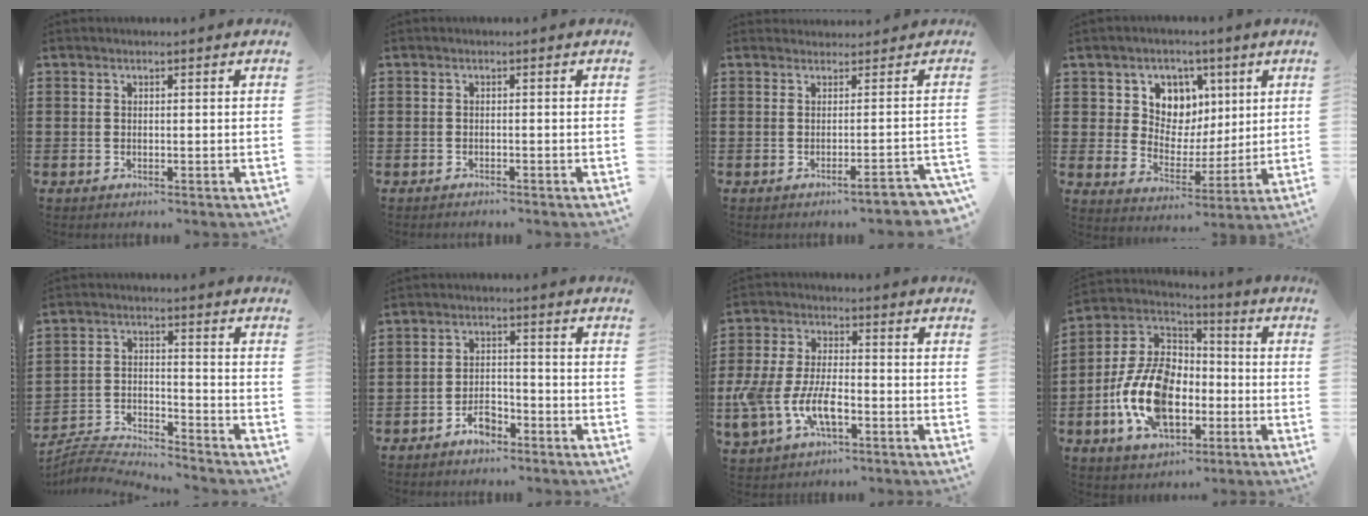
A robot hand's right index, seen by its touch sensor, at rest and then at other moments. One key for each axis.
{"total": 0.6, "fx": -0.6, "fy": 0.1, "fz": 0.0, "tx": -0.002, "ty": 0.001, "tz": -0.013}
{"total": 1.2, "fx": -0.4, "fy": 0.3, "fz": 1.1, "tx": -0.013, "ty": 0.000, "tz": -0.006}
{"total": 6.9, "fx": 3.3, "fy": 5.9, "fz": 1.2, "tx": -0.059, "ty": -0.016, "tz": 0.058}
{"total": 5.0, "fx": -5.0, "fy": 0.4, "fz": 0.2, "tx": -0.021, "ty": 0.002, "tz": -0.108}
{"total": 4.0, "fx": -3.1, "fy": 1.7, "fz": 1.7, "tx": -0.031, "ty": 0.010, "tz": -0.061}
{"total": 9.2, "fx": -3.5, "fy": 4.7, "fz": 7.1, "tx": -0.173, "ty": -0.005, "tz": -0.069}
{"total": 14.8, "fx": -4.0, "fy": 9.0, "fz": 11.0, "tx": -0.261, "ty": 0.006, "tz": -0.079}